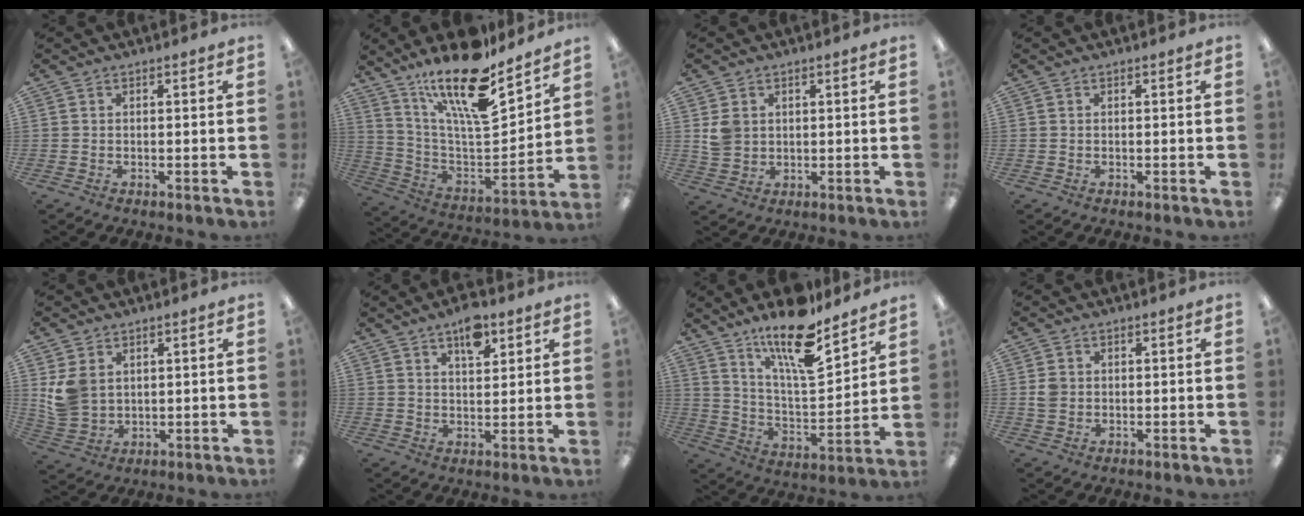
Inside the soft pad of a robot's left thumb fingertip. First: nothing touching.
{"total": 22.3, "force": [16.5, 6.5, 13.5], "torque": [-0.244, -0.117, 0.278]}
{"total": 4.3, "force": [1.5, 3.7, 1.6], "torque": [-0.022, 0.001, 0.026]}
{"total": 0.0}
{"total": 6.7, "force": [2.6, 5.3, 3.0], "torque": [-0.065, 0.000, 0.054]}
{"total": 7.8, "force": [5.1, 3.4, 4.8], "torque": [-0.065, -0.024, 0.085]}
{"total": 17.7, "force": [13.5, 4.8, 10.4], "torque": [-0.181, -0.086, 0.225]}
{"total": 2.6, "force": [0.3, 2.4, 1.1], "torque": [-0.015, 0.002, 0.003]}